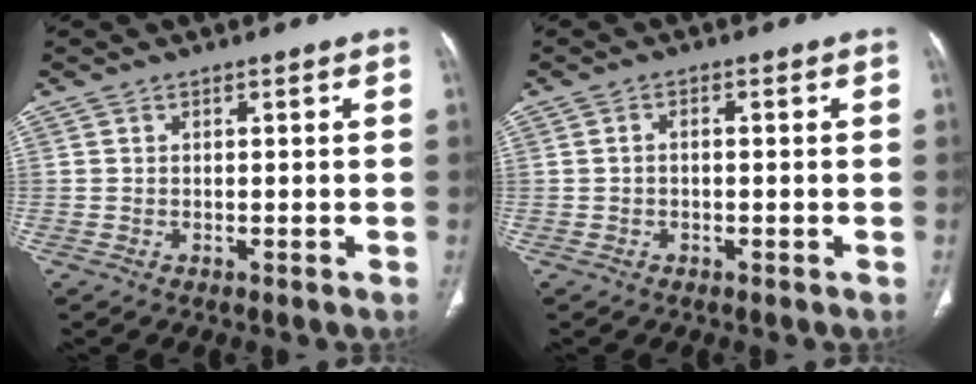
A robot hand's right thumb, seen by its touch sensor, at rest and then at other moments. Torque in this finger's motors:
{"motor_torque": [-0.24, 0.22, -0.14, 0.11, -0.05]}